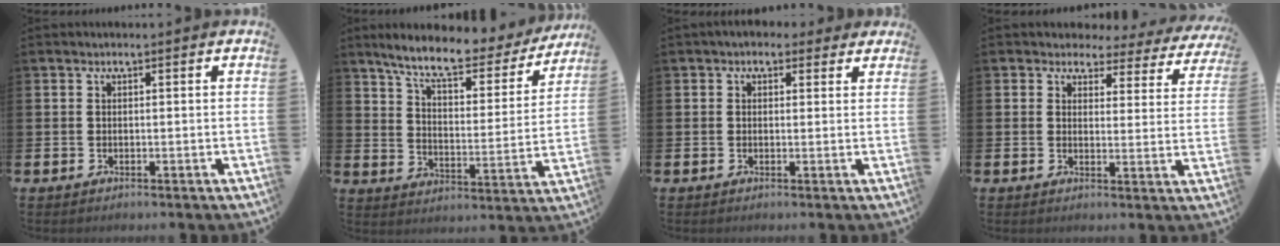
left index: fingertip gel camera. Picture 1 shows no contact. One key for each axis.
{"total": 8.7, "fx": 7.6, "fy": 1.9, "fz": 3.8, "tx": -0.098, "ty": -0.048, "tz": 0.126}
{"total": 2.1, "fx": 1.7, "fy": 1.2, "fz": 0.3, "tx": 0.002, "ty": -0.001, "tz": 0.026}
{"total": 2.8, "fx": 2.2, "fy": 1.6, "fz": 0.2, "tx": -0.006, "ty": -0.024, "tz": 0.030}